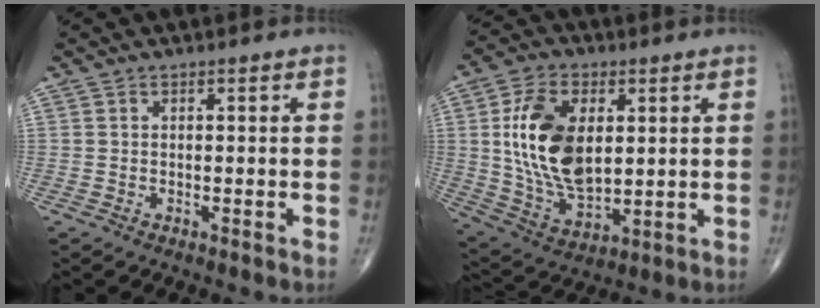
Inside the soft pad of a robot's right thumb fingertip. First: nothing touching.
{"total": 17.0, "force": [2.8, 9.8, 13.6], "torque": [-0.240, -0.013, 0.061]}